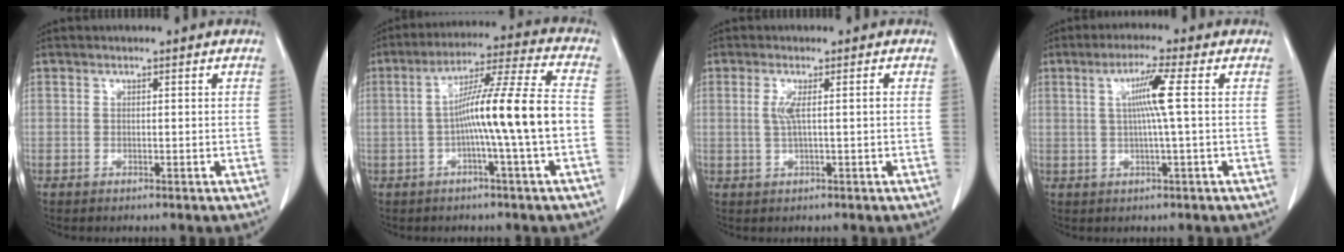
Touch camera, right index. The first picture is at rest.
{"total": 12.5, "force": [-2.1, -1.3, 12.2], "torque": [-0.208, 0.014, -0.040]}
{"total": 2.8, "force": [0.2, -0.2, 2.8], "torque": [-0.058, 0.003, 0.005]}
{"total": 5.6, "force": [0.9, -1.0, 5.4], "torque": [-0.101, 0.004, 0.018]}